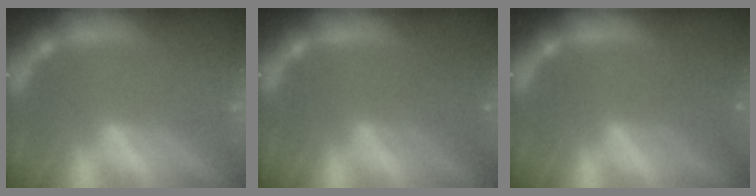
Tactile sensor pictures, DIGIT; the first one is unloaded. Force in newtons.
{"total": 2.5}
{"total": 1.9}